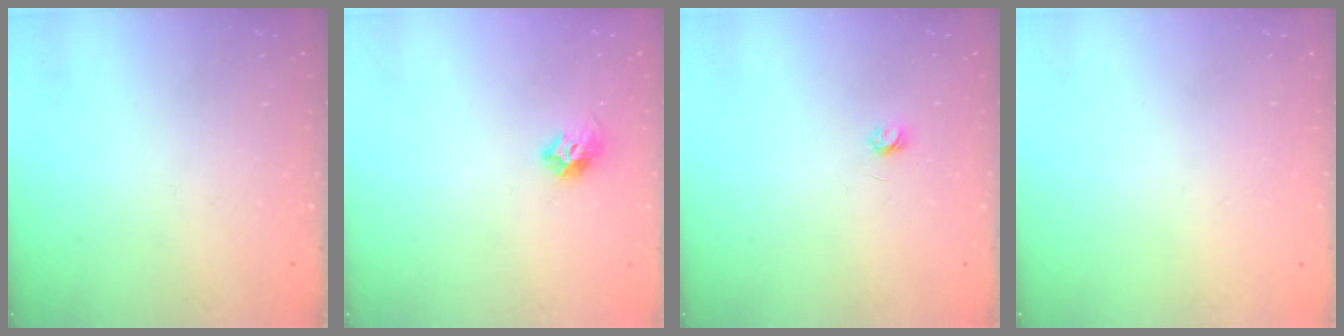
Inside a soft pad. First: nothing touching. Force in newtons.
{"total": 7.7, "press": 7.7, "slide": 1.0}
{"total": 2.9, "press": 2.9, "slide": 0.3}
{"total": 0.7, "press": 0.7, "slide": 0.3}